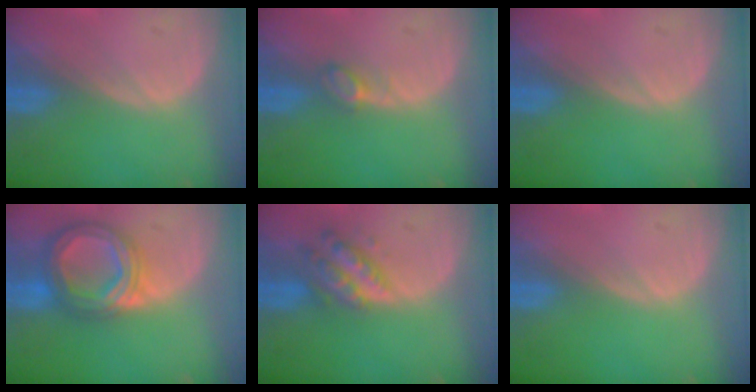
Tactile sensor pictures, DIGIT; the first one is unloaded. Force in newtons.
{"total": 2.0, "press": 1.9, "slide": 0.2}
{"total": 0.0}
{"total": 8.5, "press": 8.5, "slide": 0.7}
{"total": 5.3, "press": 5.2, "slide": 0.4}
{"total": 0.0}